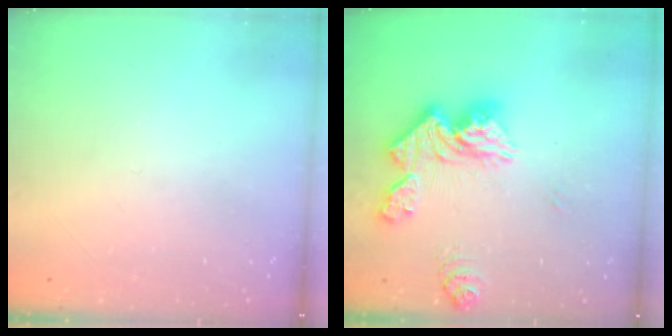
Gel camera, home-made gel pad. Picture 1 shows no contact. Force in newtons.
{"total": 15.4, "press": 15.3, "slide": 1.1}